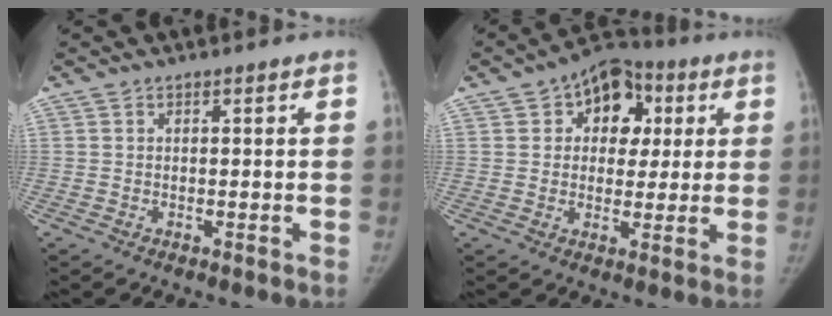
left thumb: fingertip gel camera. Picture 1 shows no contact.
{"total": 11.7, "force": [3.5, 8.9, 6.8], "torque": [-0.036, 0.008, 0.043]}